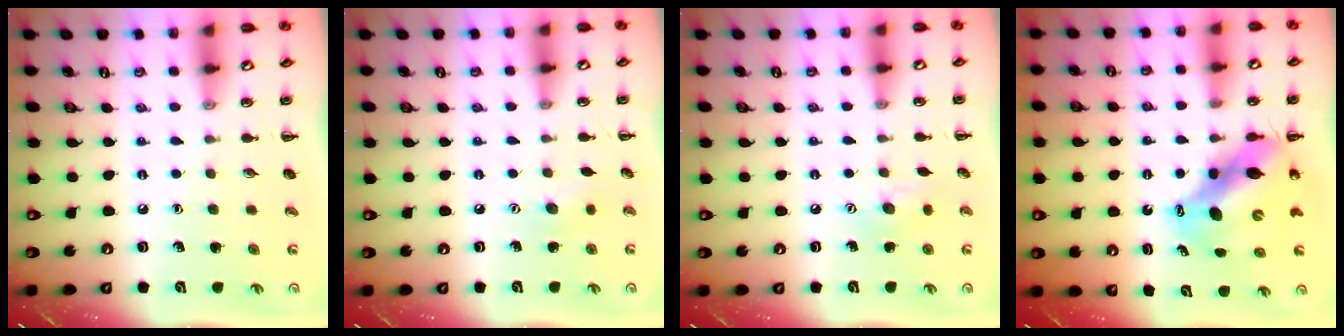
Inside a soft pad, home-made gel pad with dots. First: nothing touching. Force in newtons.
{"total": 5.2, "press": 5.0, "slide": 1.2}
{"total": 7.0, "press": 6.9, "slide": 1.4}
{"total": 12.3, "press": 11.9, "slide": 2.9}